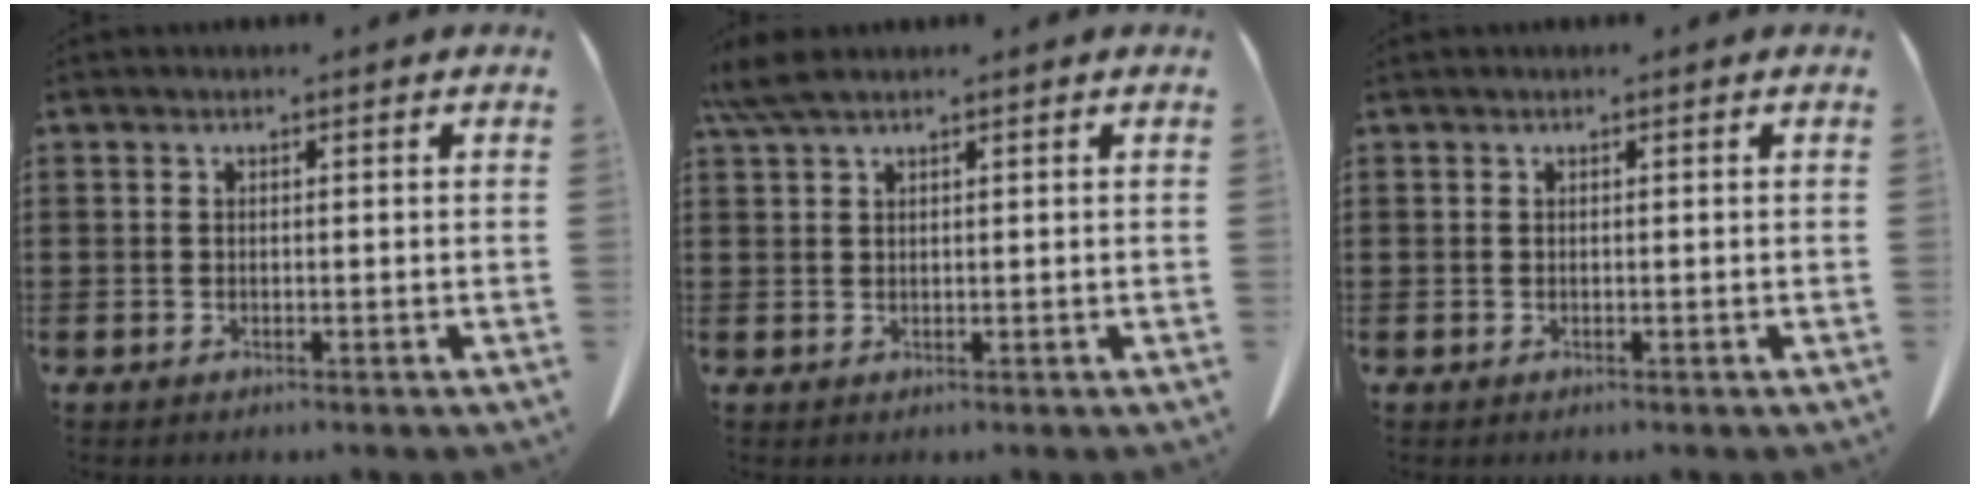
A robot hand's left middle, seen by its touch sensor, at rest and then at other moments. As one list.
[{"total": 3.3, "force": [2.3, 0.6, 2.3], "torque": [-0.052, 0.000, 0.044]}, {"total": 0.0}]